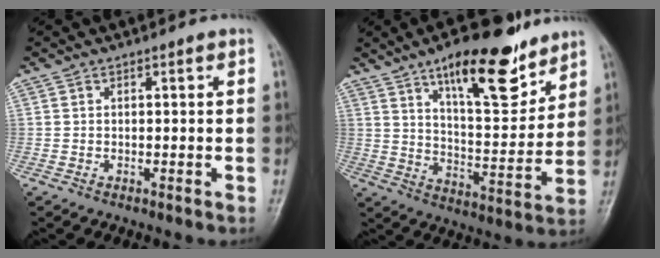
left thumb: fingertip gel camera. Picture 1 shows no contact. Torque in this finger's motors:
{"motor_torque": [1.32, 1.25, 1.26, -1.51, 0.33]}